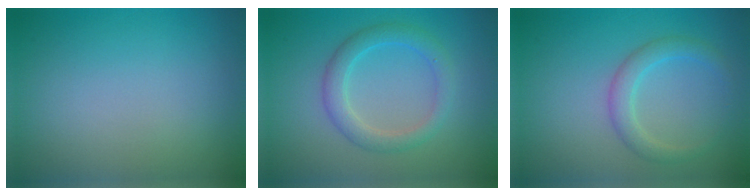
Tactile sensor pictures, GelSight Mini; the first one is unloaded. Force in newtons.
{"total": 3.0, "press": 3.0, "slide": 0.1}
{"total": 2.3, "press": 2.2, "slide": 0.1}